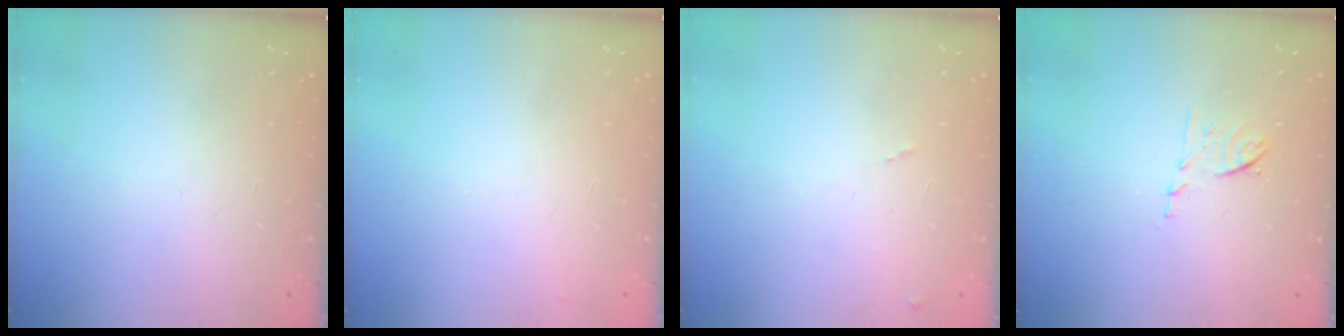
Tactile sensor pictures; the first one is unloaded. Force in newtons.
{"total": 2.9, "press": 2.9, "slide": 0.1}
{"total": 6.8, "press": 6.8, "slide": 0.6}
{"total": 6.9, "press": 6.8, "slide": 1.0}